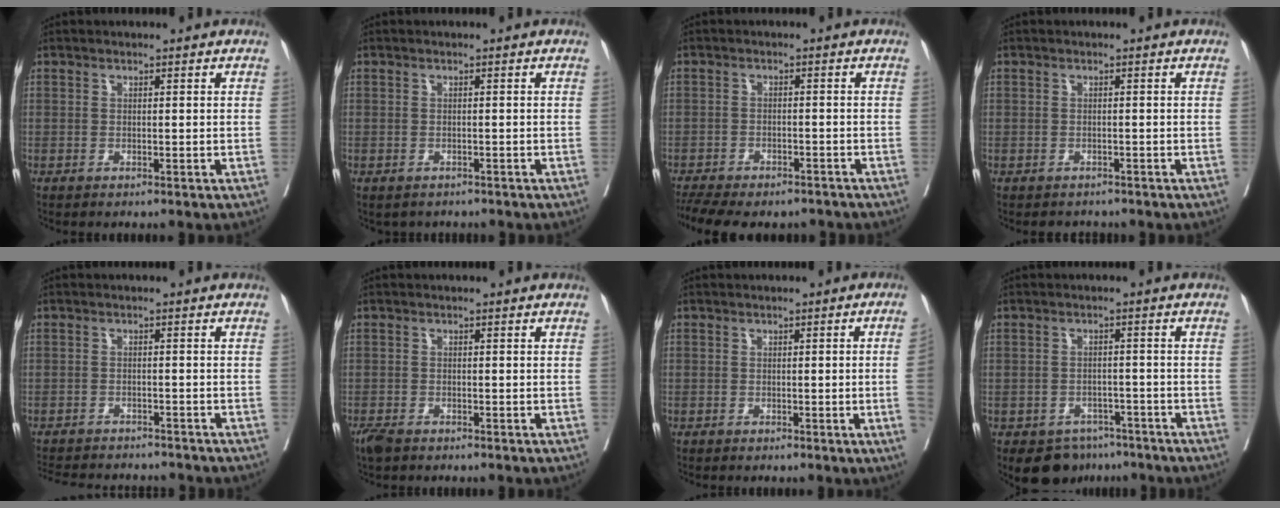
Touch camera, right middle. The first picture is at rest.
{"total": 1.9, "force": [-1.6, 1.0, 0.3], "torque": [-0.007, 0.000, -0.020]}
{"total": 12.0, "force": [-10.2, 4.1, 4.8], "torque": [-0.096, 0.005, -0.141]}
{"total": 2.0, "force": [-1.6, 1.1, -0.3], "torque": [-0.003, 0.001, -0.028]}
{"total": 12.2, "force": [-11.3, 2.8, 3.7], "torque": [-0.074, -0.002, -0.150]}
{"total": 3.0, "force": [-2.3, 1.1, 1.5], "torque": [-0.036, -0.010, -0.041]}
{"total": 3.2, "force": [-0.5, -1.1, 2.9], "torque": [-0.036, -0.005, -0.005]}
{"total": 6.3, "force": [-4.9, 3.9, 0.8], "torque": [0.006, 0.010, -0.067]}